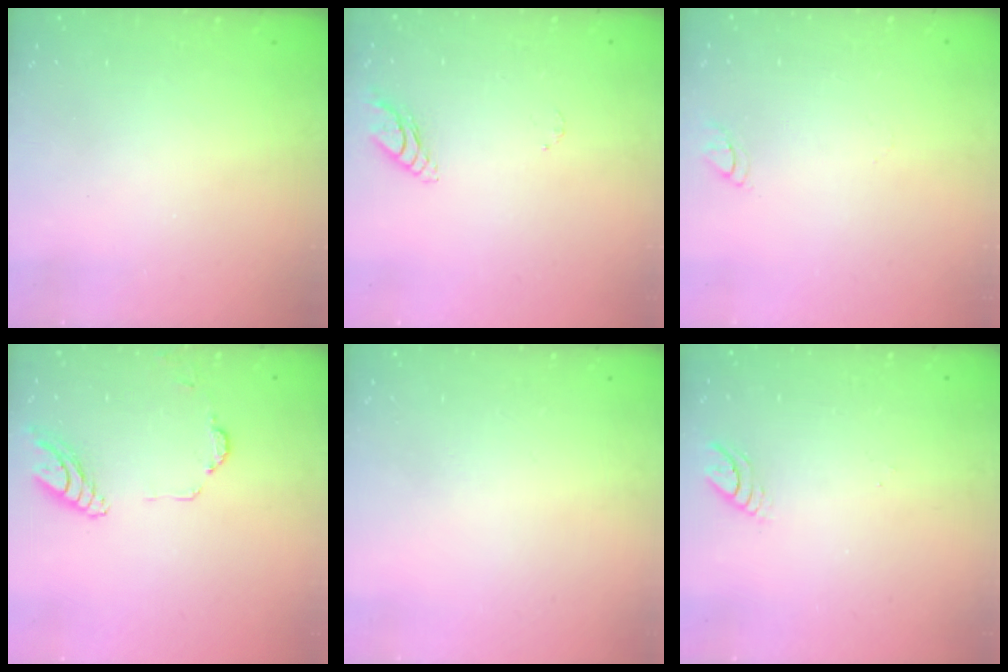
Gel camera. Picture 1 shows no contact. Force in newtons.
{"total": 5.2, "press": 5.2, "slide": 0.4}
{"total": 3.0, "press": 3.0, "slide": 0.3}
{"total": 11.1, "press": 10.9, "slide": 1.6}
{"total": 0.0}
{"total": 3.9, "press": 3.9, "slide": 0.4}